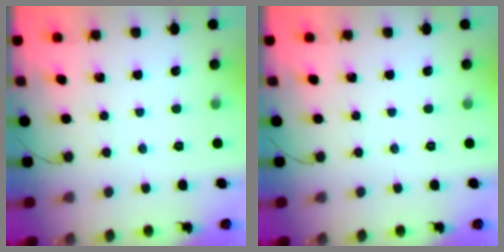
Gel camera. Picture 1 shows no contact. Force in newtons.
{"total": 0.0}